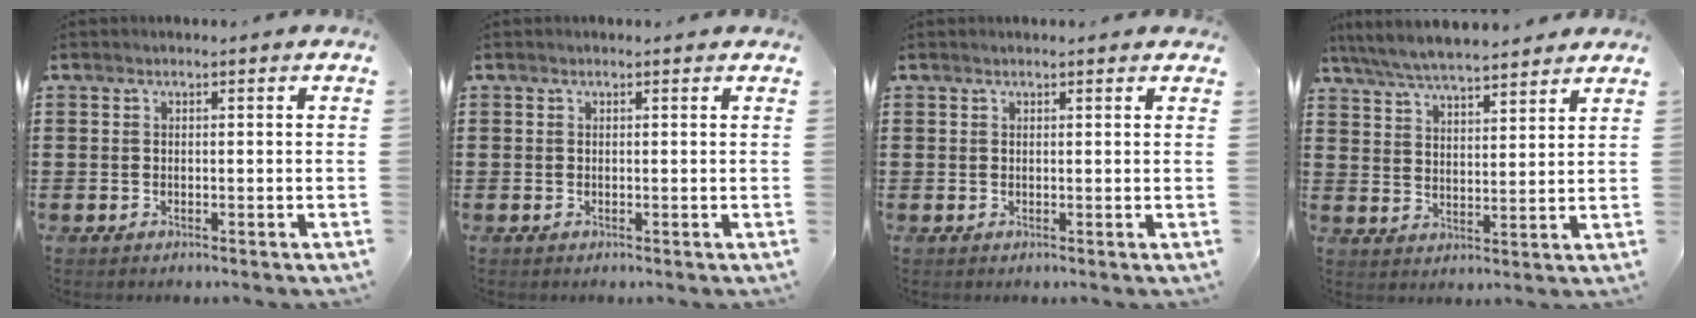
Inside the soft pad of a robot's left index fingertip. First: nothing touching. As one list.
[{"total": 0.0}, {"total": 0.7, "force": [0.5, 0.2, 0.4], "torque": [-0.009, 0.003, 0.010]}, {"total": 6.4, "force": [6.1, 0.6, 1.9], "torque": [-0.061, -0.022, 0.109]}]